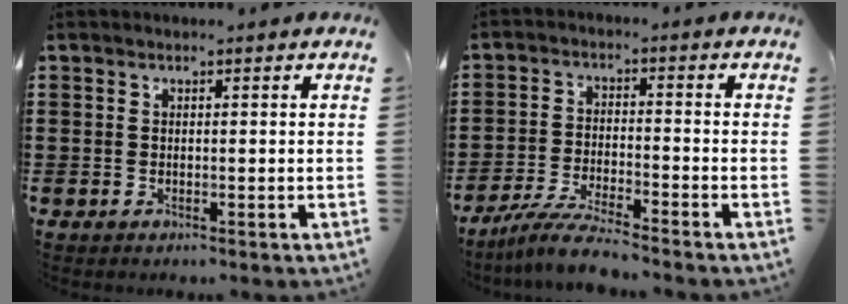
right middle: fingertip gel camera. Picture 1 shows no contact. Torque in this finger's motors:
{"motor_torque": [1.98, -0.16, 0.14, 0.07]}